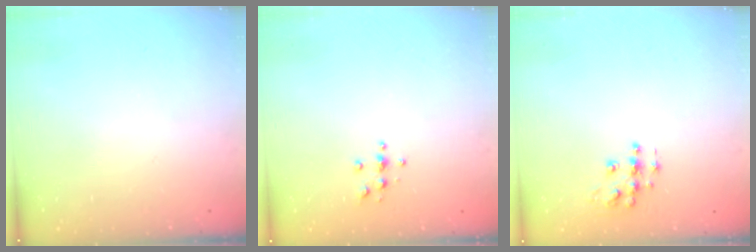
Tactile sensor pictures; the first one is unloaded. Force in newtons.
{"total": 3.8, "press": 3.8, "slide": 0.4}
{"total": 8.7, "press": 8.7, "slide": 0.5}